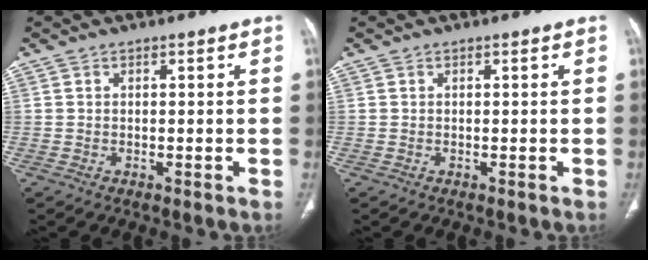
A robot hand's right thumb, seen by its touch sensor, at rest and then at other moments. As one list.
[{"total": 0.0}]